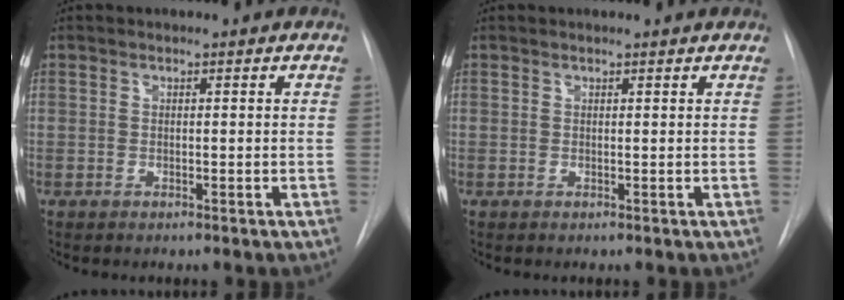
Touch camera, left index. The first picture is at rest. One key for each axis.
{"total": 0.9, "fx": 0.9, "fy": 0.0, "fz": 0.1, "tx": -0.007, "ty": 0.005, "tz": 0.008}